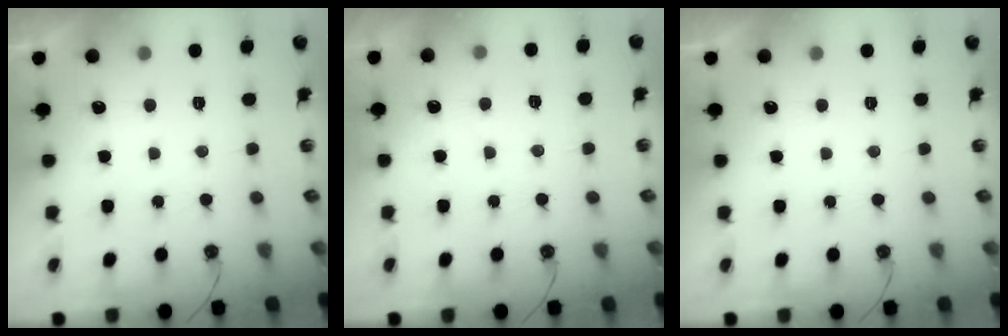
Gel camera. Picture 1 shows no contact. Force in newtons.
{"total": 5.7, "press": 5.6, "slide": 0.7}
{"total": 0.0}